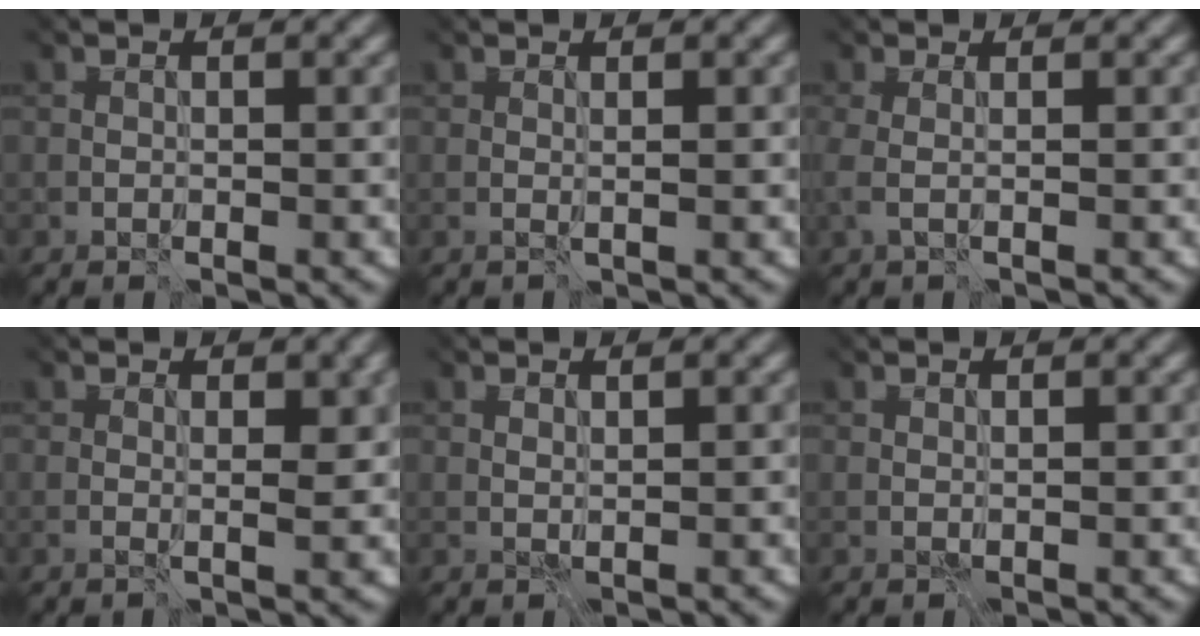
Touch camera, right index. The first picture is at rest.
{"total": 1.0, "force": [0.5, 0.3, 0.8], "torque": [-0.004, 0.013, 0.001]}
{"total": 1.5, "force": [0.3, 0.5, 1.4], "torque": [-0.017, 0.007, 0.003]}
{"total": 2.2, "force": [0.6, 0.9, 1.8], "torque": [-0.014, 0.009, 0.005]}
{"total": 1.9, "force": [1.6, 0.6, 0.8], "torque": [-0.015, 0.013, 0.025]}
{"total": 1.5, "force": [1.2, 0.6, 0.6], "torque": [-0.010, 0.008, 0.016]}